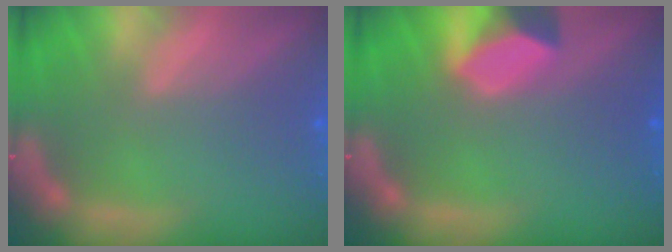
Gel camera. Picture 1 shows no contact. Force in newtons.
{"total": 4.4}